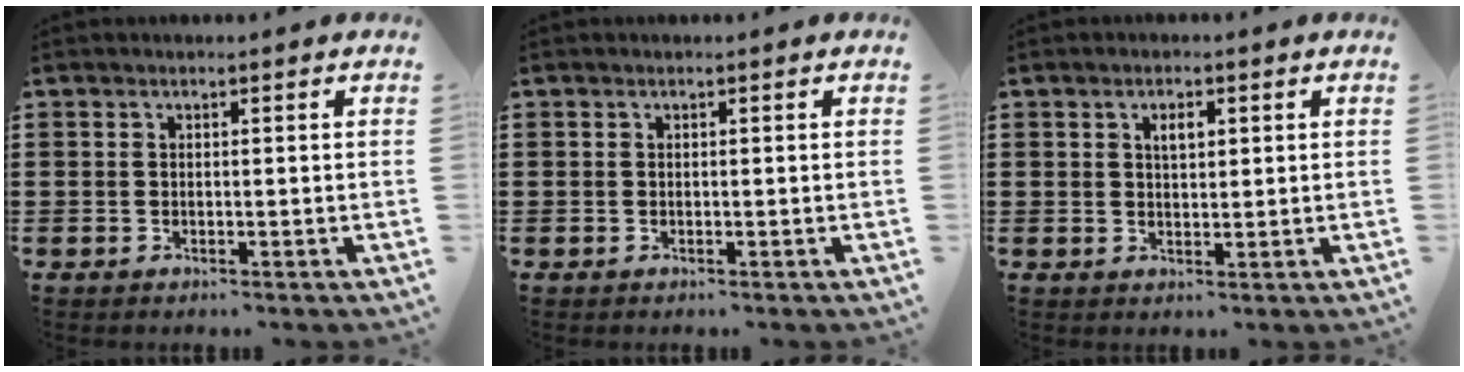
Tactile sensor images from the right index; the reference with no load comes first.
{"total": 0.0}
{"total": 2.2, "force": [0.9, 1.0, 1.8], "torque": [-0.030, 0.003, 0.011]}